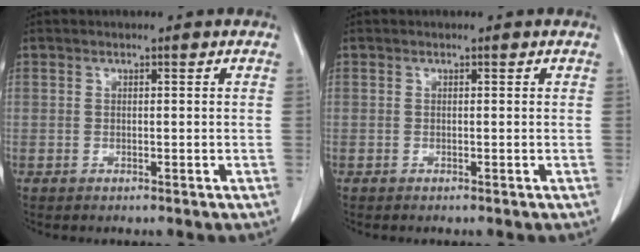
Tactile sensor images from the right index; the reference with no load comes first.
{"total": 0.0}